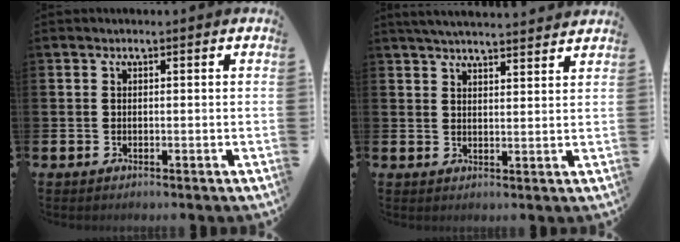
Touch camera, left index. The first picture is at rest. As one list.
[{"total": 4.2, "force": [4.2, -0.1, 0.6], "torque": [-0.019, -0.019, 0.076]}]